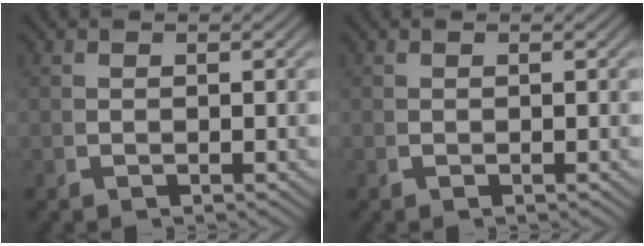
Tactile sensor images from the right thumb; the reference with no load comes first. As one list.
[{"total": 0.0}]